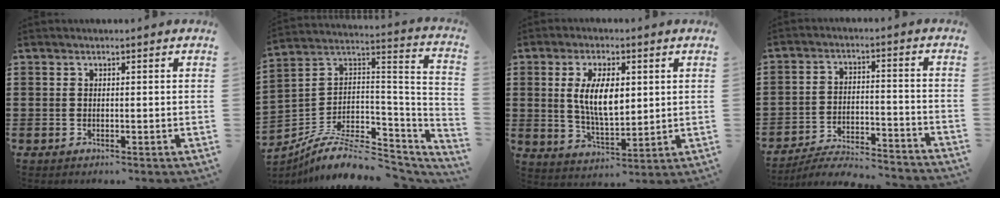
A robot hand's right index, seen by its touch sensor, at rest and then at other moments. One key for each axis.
{"total": 8.4, "fx": -6.0, "fy": 2.9, "fz": 5.1, "tx": -0.093, "ty": 0.002, "tz": -0.115}
{"total": 8.4, "fx": 1.5, "fy": 3.7, "fz": 7.4, "tx": -0.146, "ty": 0.004, "tz": 0.022}
{"total": 5.6, "fx": -5.4, "fy": 0.3, "fz": 1.4, "tx": -0.037, "ty": -0.002, "tz": -0.112}